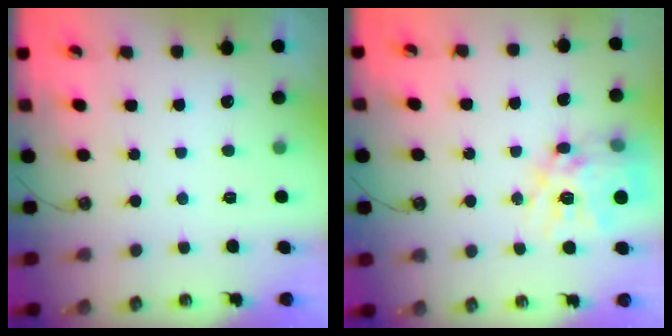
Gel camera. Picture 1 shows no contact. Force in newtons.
{"total": 16.4, "press": 16.3, "slide": 1.6}